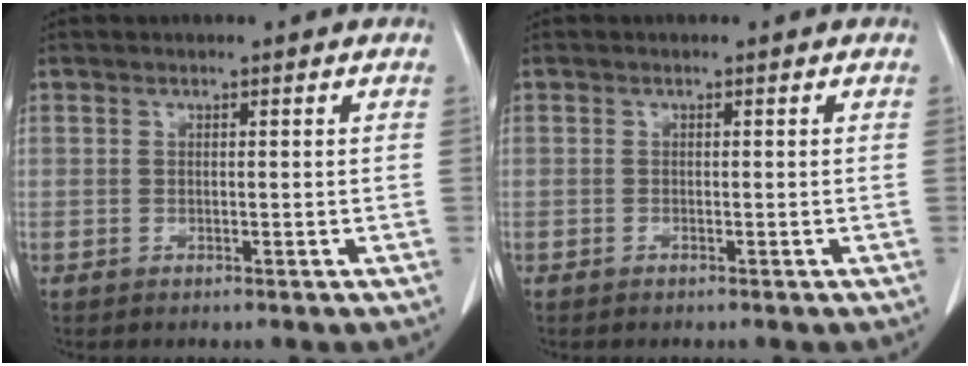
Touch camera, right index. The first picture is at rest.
{"total": 0.0}